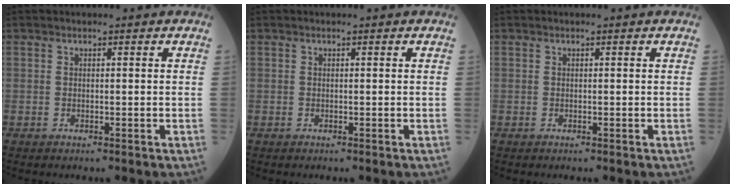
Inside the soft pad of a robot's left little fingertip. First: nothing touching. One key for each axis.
{"total": 0.0}
{"total": 0.0}